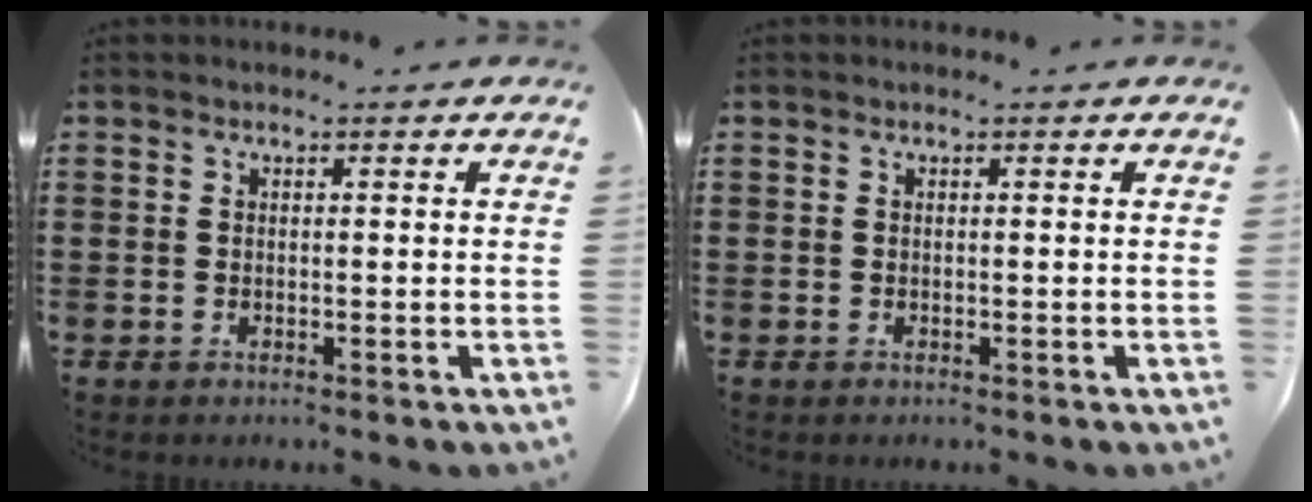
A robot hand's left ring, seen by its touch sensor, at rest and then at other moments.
{"total": 0.0}